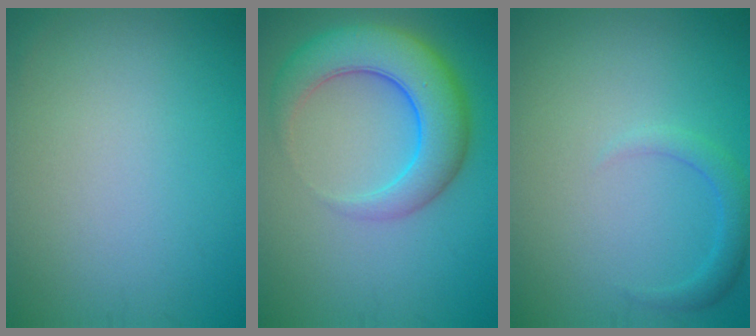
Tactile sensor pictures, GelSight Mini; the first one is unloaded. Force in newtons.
{"total": 7.1, "press": 7.1, "slide": 0.2}
{"total": 1.6, "press": 1.6, "slide": 0.1}